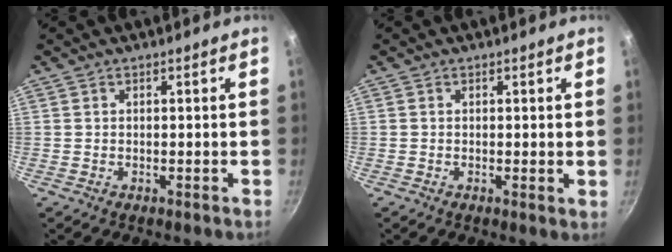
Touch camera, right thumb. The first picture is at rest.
{"total": 0.8, "force": [0.2, 0.1, 0.7], "torque": [-0.011, -0.006, 0.001]}